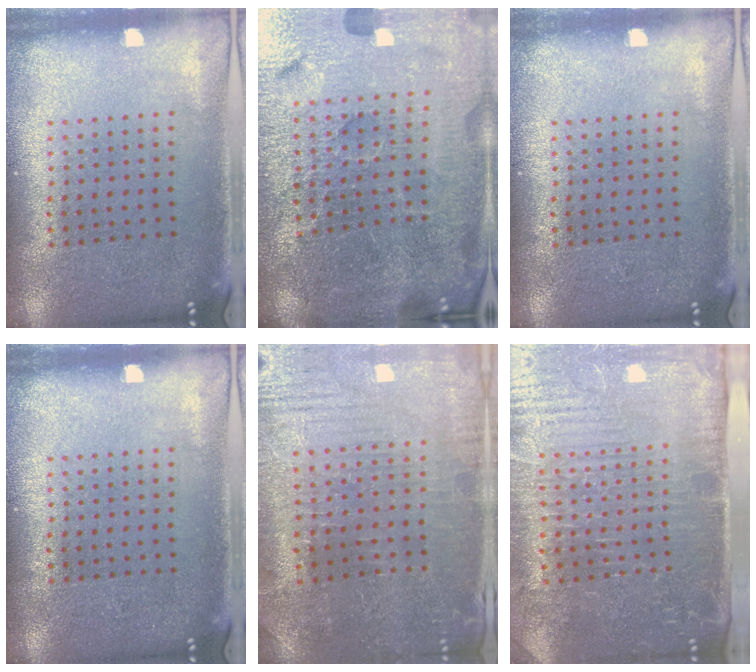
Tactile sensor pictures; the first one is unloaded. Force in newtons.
{"total": 5.7, "press": 5.2, "slide": 2.2}
{"total": 0.0}
{"total": 0.0}
{"total": 1.3, "press": 1.2, "slide": 0.4}
{"total": 5.0, "press": 4.5, "slide": 2.2}